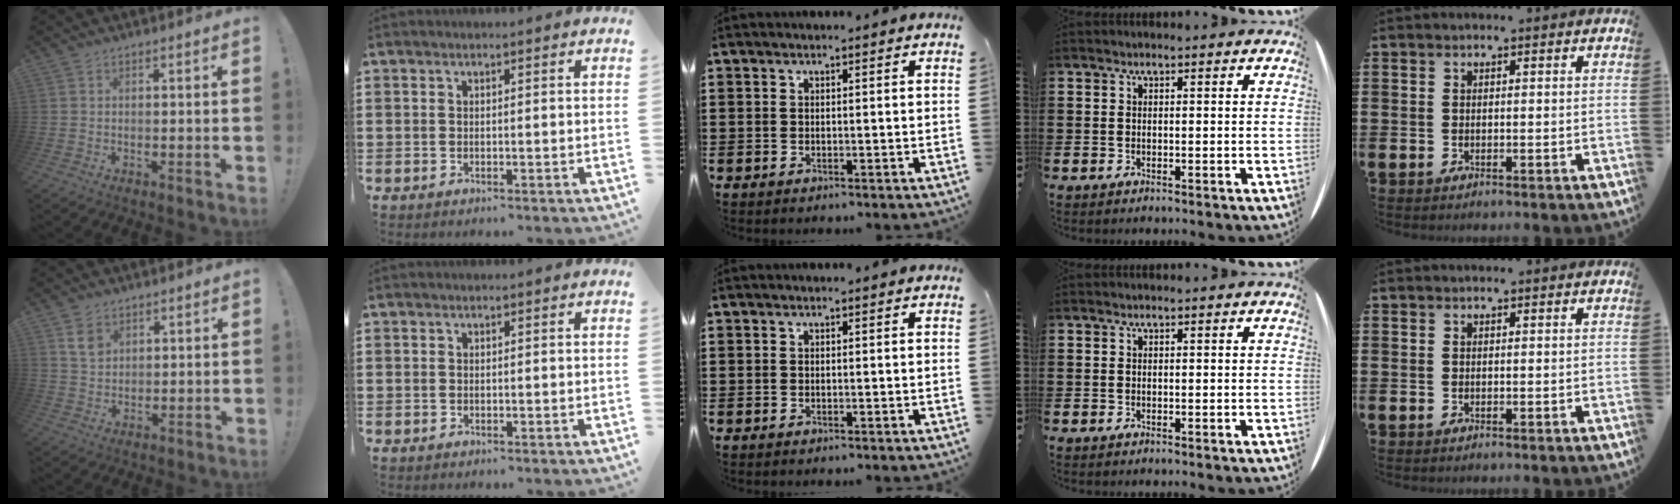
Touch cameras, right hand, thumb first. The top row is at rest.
{"thumb": {"total": 5.3, "force": [2.8, 3.9, 2.1], "torque": [-0.026, -0.009, 0.053]}}